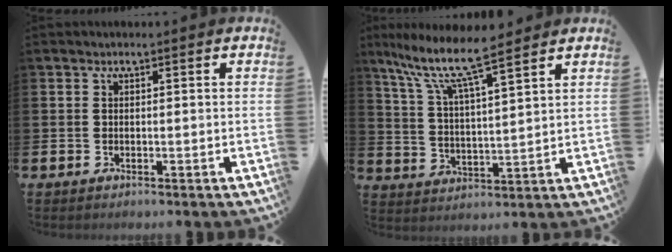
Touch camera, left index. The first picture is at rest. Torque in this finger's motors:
{"motor_torque": [0.75, -0.90, 1.03, 0.21]}